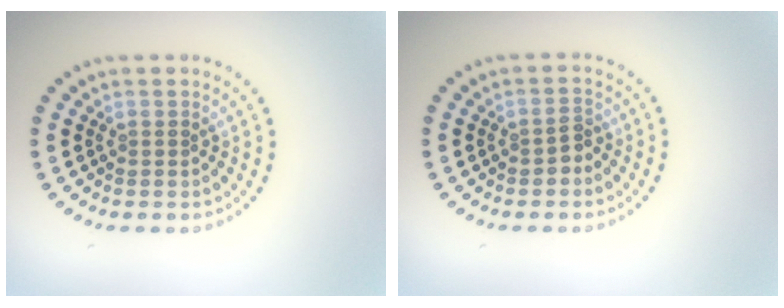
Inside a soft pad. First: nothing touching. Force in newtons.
{"total": 1.3, "press": 1.2, "slide": 0.5}